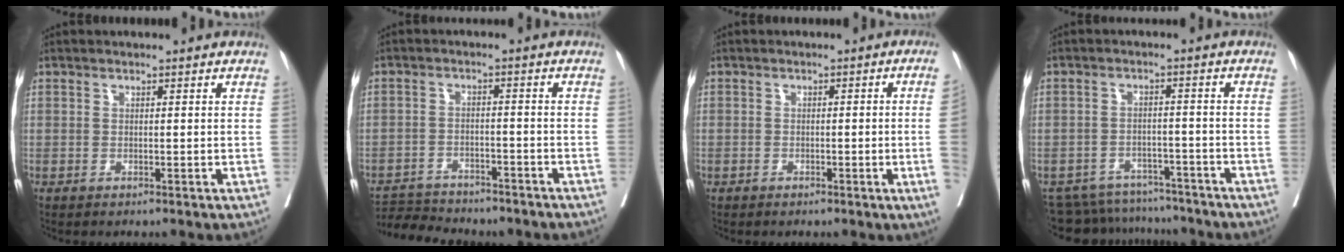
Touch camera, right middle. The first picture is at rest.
{"total": 9.5, "force": [-8.9, 2.7, 2.1], "torque": [-0.036, 0.014, -0.128]}
{"total": 4.0, "force": [-0.9, -0.7, 3.8], "torque": [-0.044, 0.002, -0.012]}
{"total": 11.9, "force": [-11.0, 4.2, 1.4], "torque": [-0.024, 0.014, -0.143]}